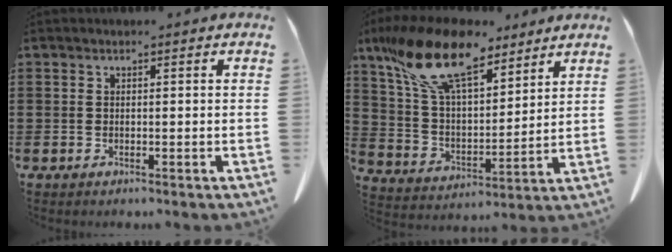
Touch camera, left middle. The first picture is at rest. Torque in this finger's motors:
{"motor_torque": [2.14, 0.00, 1.05, 0.21]}